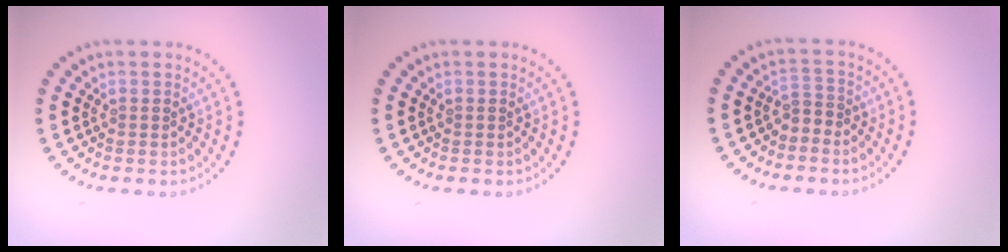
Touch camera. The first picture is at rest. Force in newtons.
{"total": 0.0}
{"total": 1.2, "press": 0.9, "slide": 0.8}